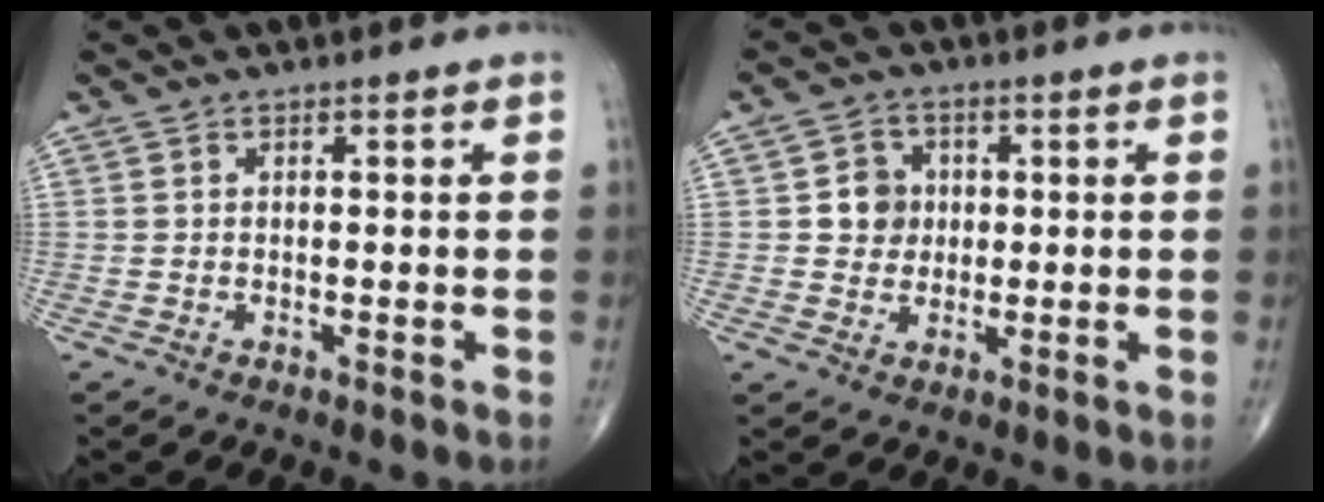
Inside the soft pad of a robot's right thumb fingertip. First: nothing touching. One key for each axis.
{"total": 5.2, "fx": 0.6, "fy": 4.7, "fz": 2.0, "tx": -0.006, "ty": 0.004, "tz": 0.006}